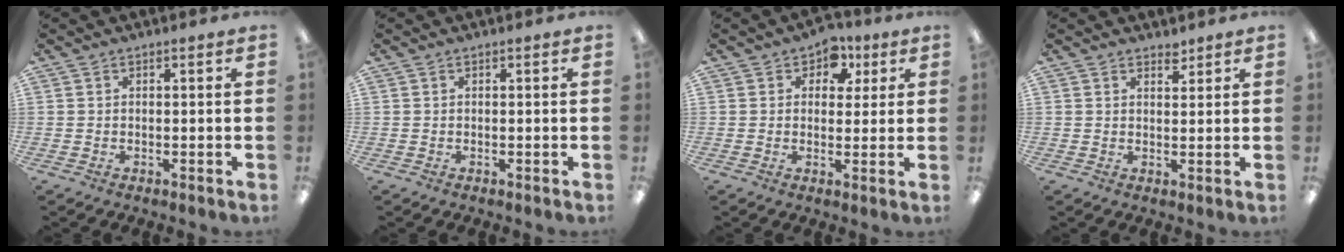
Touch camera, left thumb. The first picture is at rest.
{"total": 0.0}
{"total": 6.0, "force": [2.8, 4.5, 2.6], "torque": [-0.026, -0.008, 0.044]}
{"total": 2.1, "force": [1.8, 0.8, 0.5], "torque": [0.005, -0.011, 0.030]}